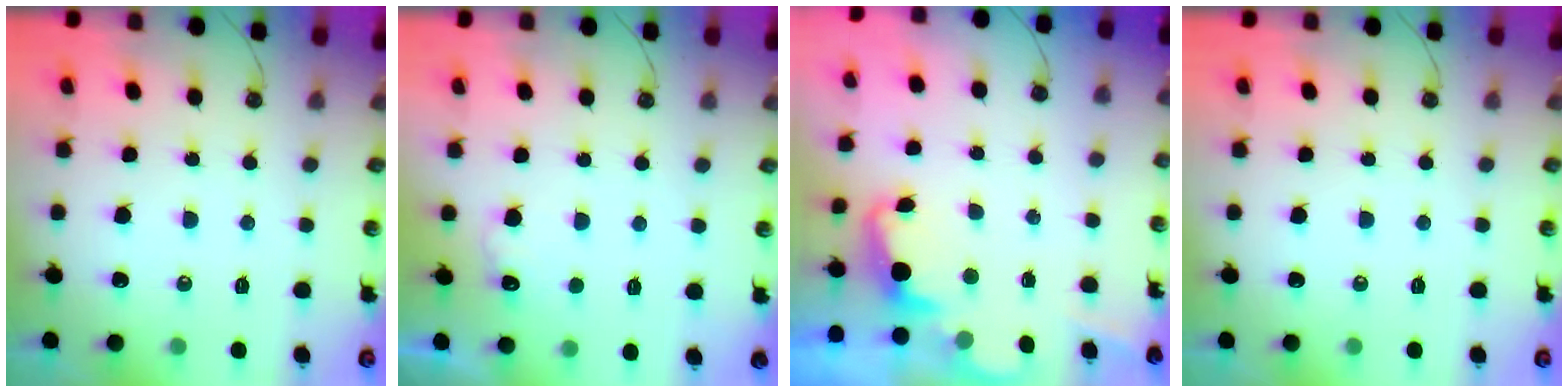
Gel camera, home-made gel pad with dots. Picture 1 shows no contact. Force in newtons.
{"total": 5.3, "press": 5.1, "slide": 1.2}
{"total": 2.4, "press": 2.3, "slide": 0.5}
{"total": 0.0}